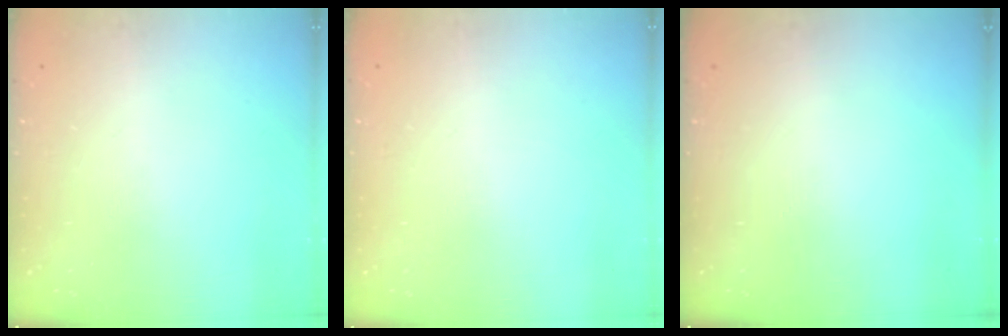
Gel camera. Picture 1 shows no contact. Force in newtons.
{"total": 2.6, "press": 2.6, "slide": 0.2}
{"total": 0.0}